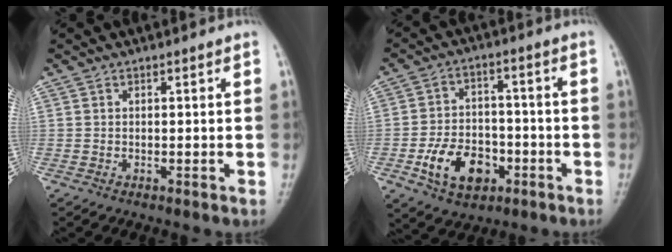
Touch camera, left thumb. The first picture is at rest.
{"total": 11.5, "force": [-4.6, 7.8, 7.2], "torque": [-0.097, 0.025, -0.076]}